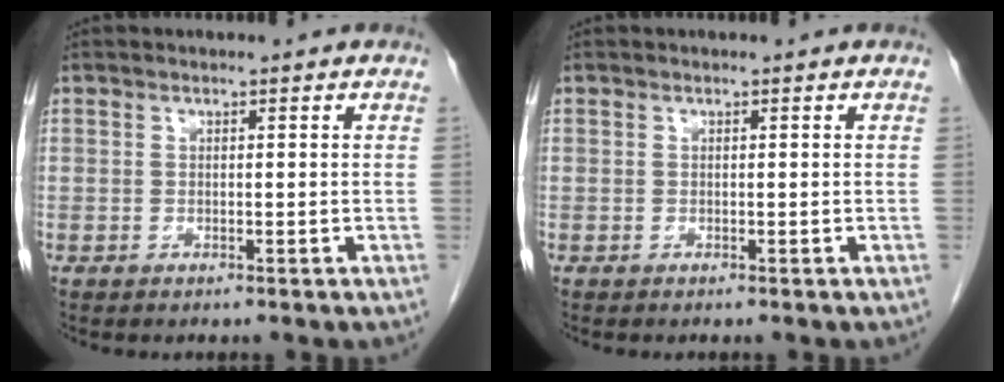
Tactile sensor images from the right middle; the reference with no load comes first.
{"total": 0.0}